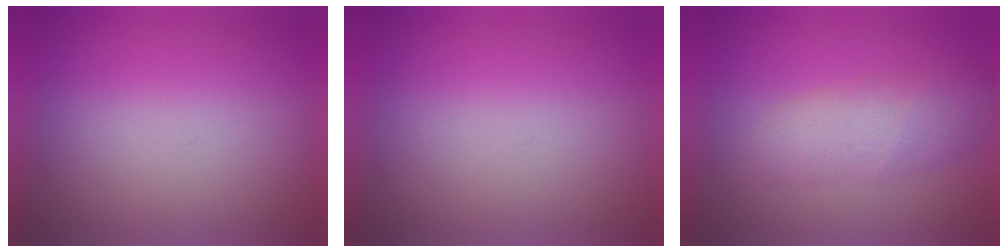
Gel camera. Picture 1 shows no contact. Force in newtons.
{"total": 0.0}
{"total": 2.6}